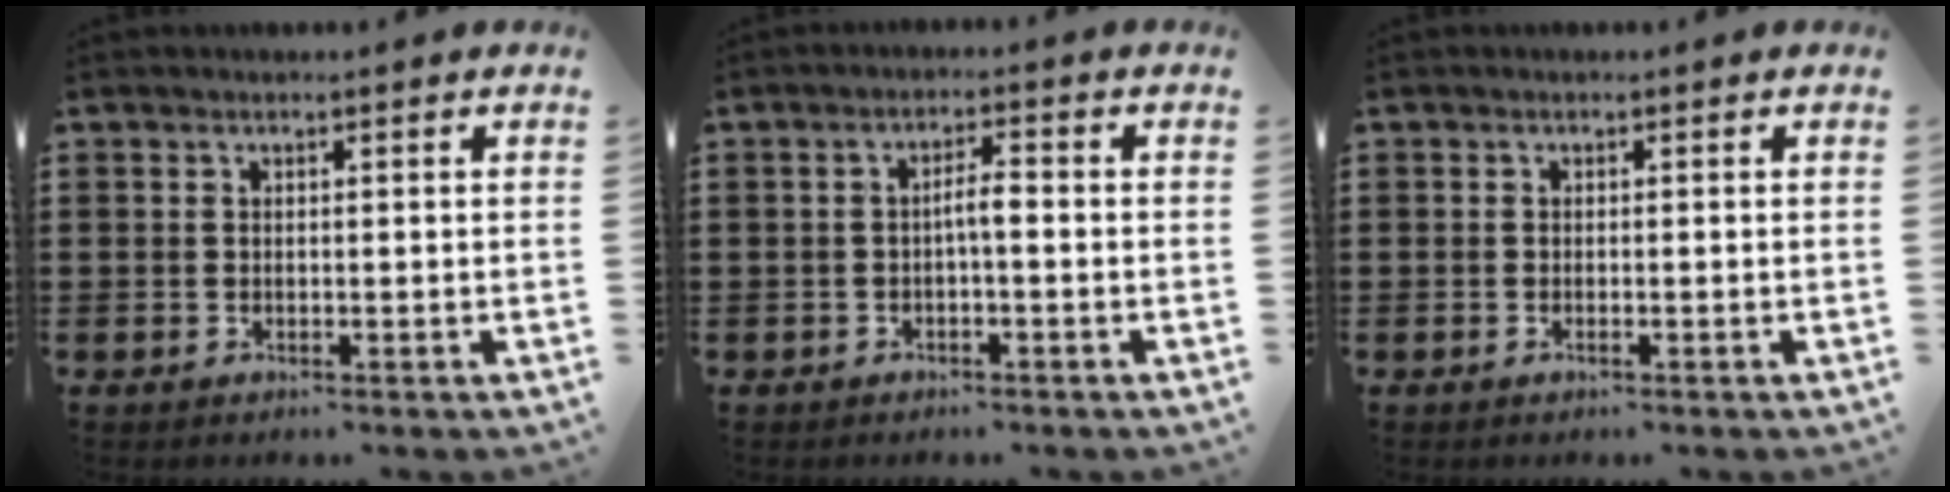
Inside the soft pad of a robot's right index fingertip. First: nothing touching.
{"total": 2.5, "force": [-0.6, 0.4, 2.4], "torque": [-0.046, 0.003, -0.014]}
{"total": 0.5, "force": [-0.3, 0.0, 0.4], "torque": [-0.008, -0.002, -0.005]}